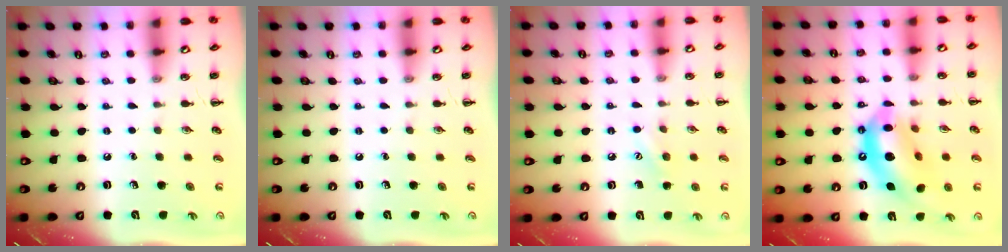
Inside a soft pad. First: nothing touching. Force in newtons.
{"total": 0.0}
{"total": 7.1, "press": 6.9, "slide": 1.5}
{"total": 15.5, "press": 14.9, "slide": 4.3}